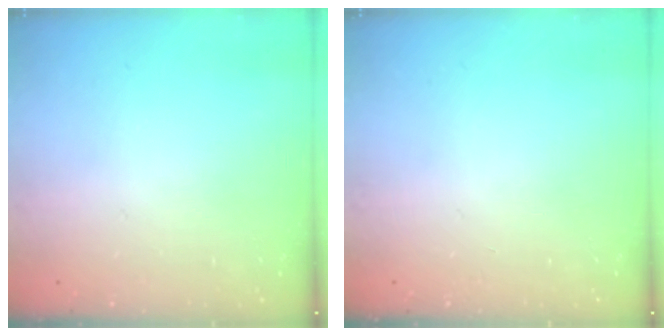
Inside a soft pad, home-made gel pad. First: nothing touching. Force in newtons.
{"total": 0.0}